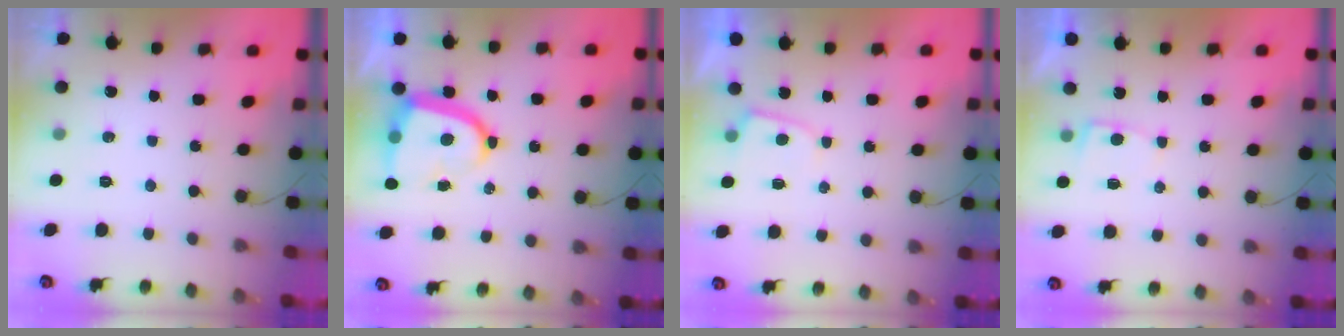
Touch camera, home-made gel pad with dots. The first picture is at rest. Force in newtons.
{"total": 13.2, "press": 13.2, "slide": 1.3}
{"total": 2.3, "press": 2.2, "slide": 0.3}
{"total": 2.2, "press": 2.2, "slide": 0.3}